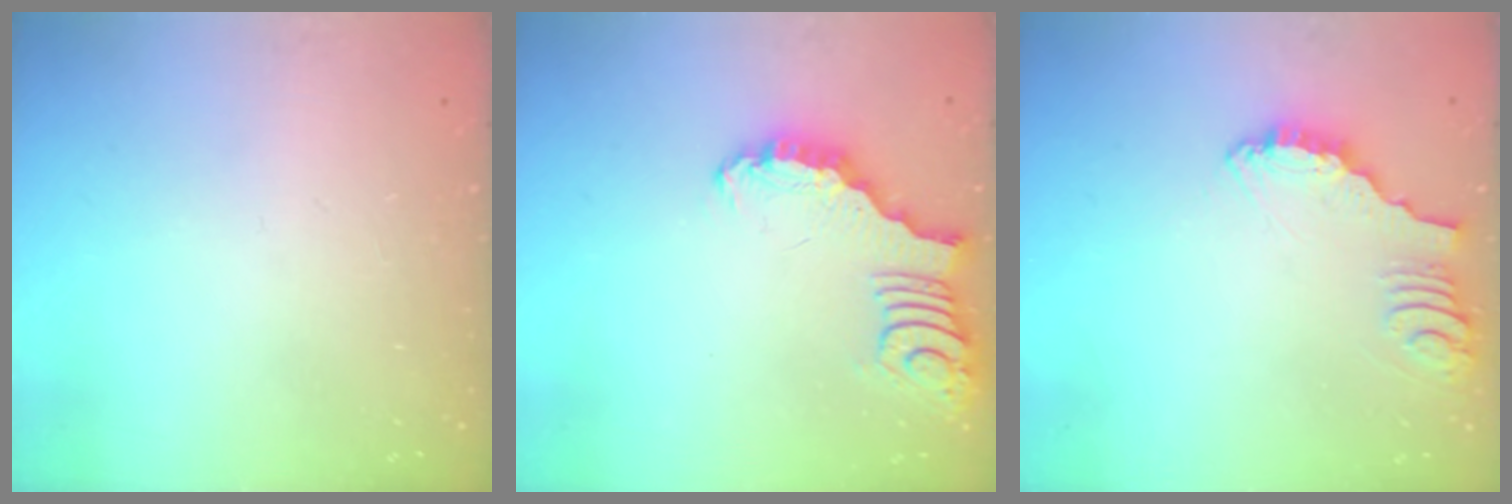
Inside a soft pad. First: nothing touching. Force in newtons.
{"total": 3.3, "press": 3.3, "slide": 0.4}
{"total": 2.8, "press": 2.8, "slide": 0.1}